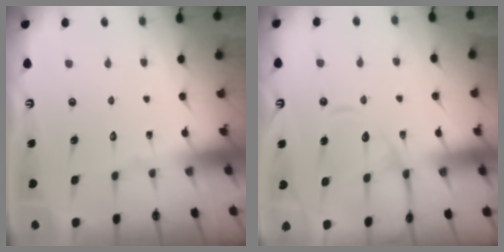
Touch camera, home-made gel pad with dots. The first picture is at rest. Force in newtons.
{"total": 12.3, "press": 12.2, "slide": 1.3}